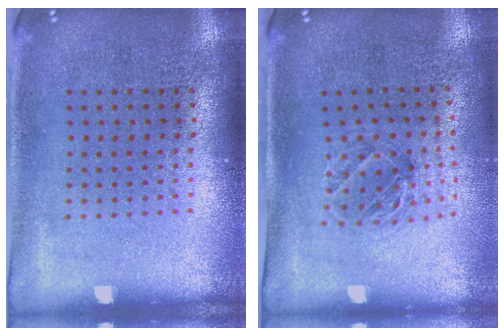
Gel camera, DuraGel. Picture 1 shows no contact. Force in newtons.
{"total": 1.1, "press": 1.1, "slide": 0.2}